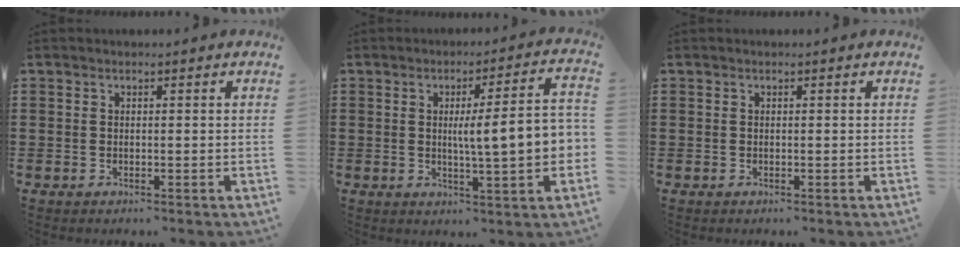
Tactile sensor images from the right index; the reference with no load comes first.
{"total": 9.2, "force": [0.0, 0.9, 9.1], "torque": [-0.138, -0.011, -0.009]}
{"total": 0.0}